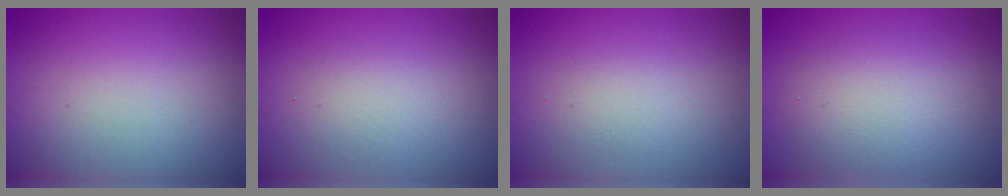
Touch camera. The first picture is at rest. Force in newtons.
{"total": 1.8, "press": 1.8, "slide": 0.1}
{"total": 1.3, "press": 1.3, "slide": 0.2}
{"total": 3.4, "press": 3.3, "slide": 0.3}